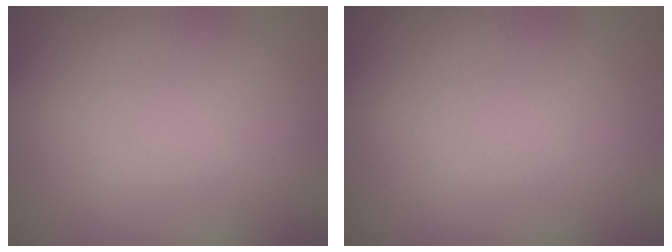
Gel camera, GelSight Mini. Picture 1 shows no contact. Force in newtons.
{"total": 0.0}